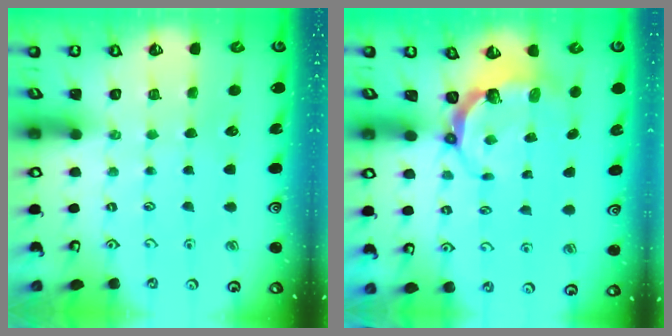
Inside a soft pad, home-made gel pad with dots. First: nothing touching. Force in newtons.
{"total": 7.0, "press": 5.8, "slide": 3.9}